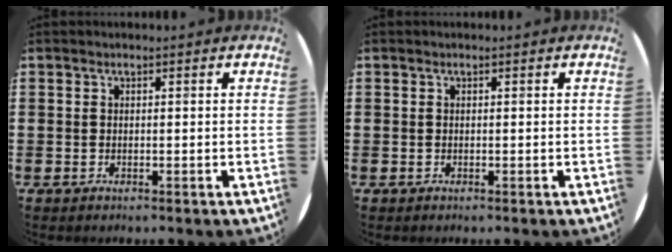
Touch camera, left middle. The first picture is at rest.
{"total": 0.0}